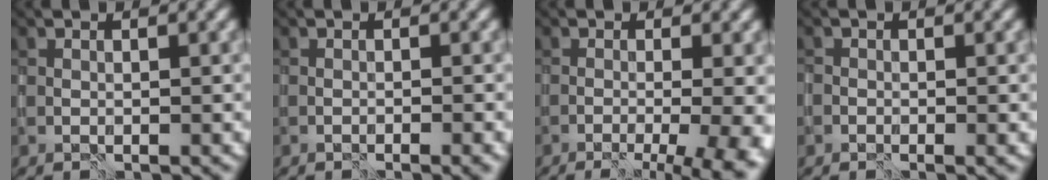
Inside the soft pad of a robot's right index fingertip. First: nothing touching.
{"total": 1.0, "force": [-0.6, -0.1, 0.7], "torque": [-0.009, -0.007, -0.011]}
{"total": 10.5, "force": [-2.6, 4.7, 9.0], "torque": [-0.063, -0.005, -0.020]}
{"total": 1.3, "force": [-0.4, 1.0, 0.6], "torque": [-0.012, -0.004, -0.010]}